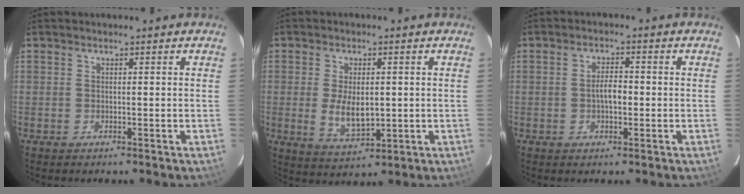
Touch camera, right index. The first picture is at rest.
{"total": 7.3, "force": [-0.4, 3.9, 6.2], "torque": [-0.119, -0.011, 0.002]}
{"total": 3.4, "force": [-0.5, 1.6, 3.0], "torque": [-0.055, 0.006, -0.007]}